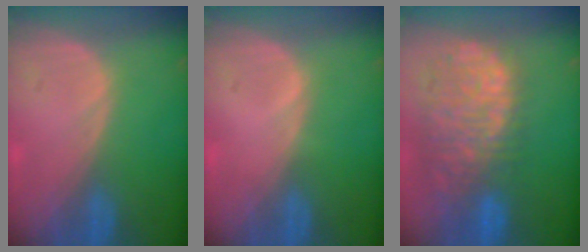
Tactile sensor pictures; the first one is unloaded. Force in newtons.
{"total": 0.5, "press": 0.1, "slide": 0.5}
{"total": 12.7, "press": 10.5, "slide": 7.1}